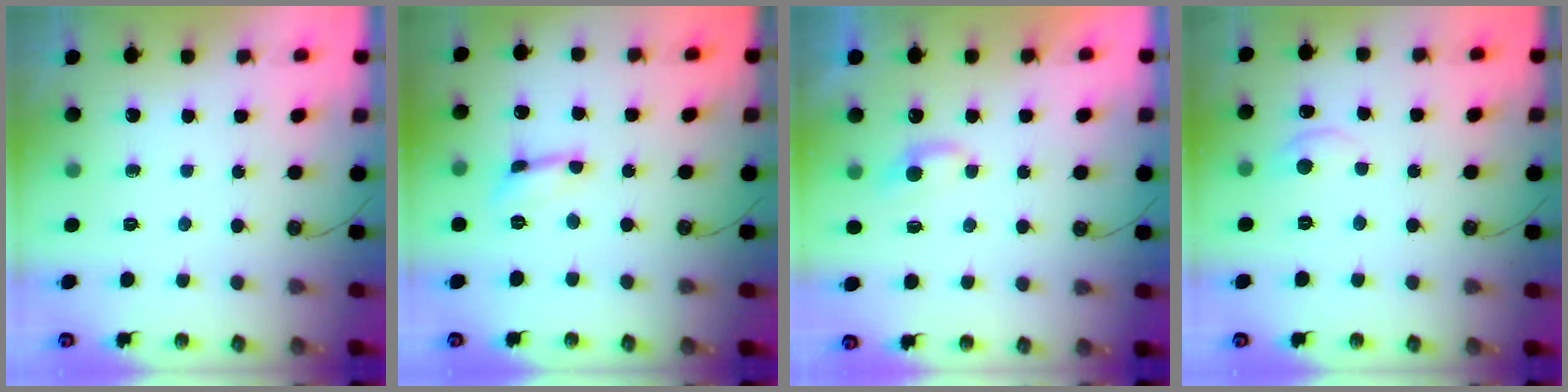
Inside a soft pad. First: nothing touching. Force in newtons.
{"total": 0.0}
{"total": 2.0, "press": 2.0, "slide": 0.5}
{"total": 0.5, "press": 0.2, "slide": 0.5}